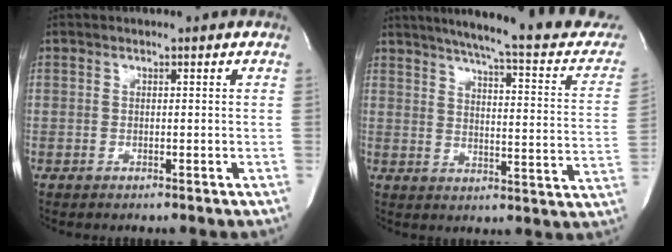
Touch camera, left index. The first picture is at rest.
{"total": 23.0, "force": [19.9, 1.8, 11.4], "torque": [-0.160, -0.044, 0.241]}